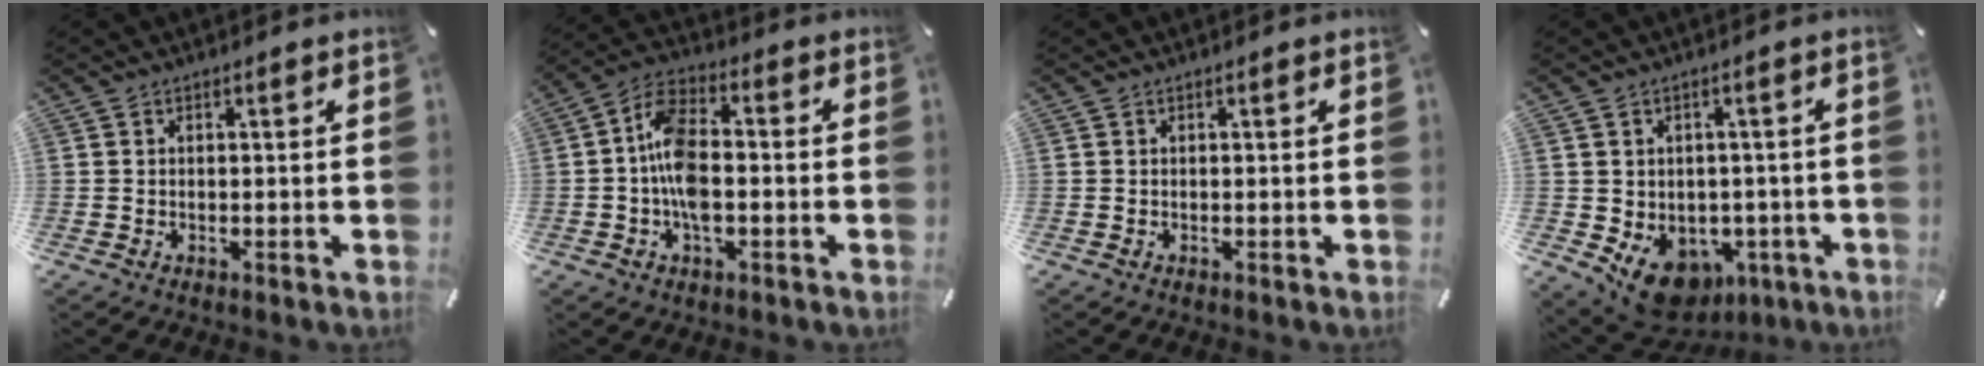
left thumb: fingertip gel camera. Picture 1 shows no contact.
{"total": 9.6, "force": [-1.9, 5.1, 7.9], "torque": [-0.163, 0.010, -0.035]}
{"total": 0.0}
{"total": 9.5, "force": [-4.4, 7.3, 4.3], "torque": [-0.067, 0.017, -0.070]}